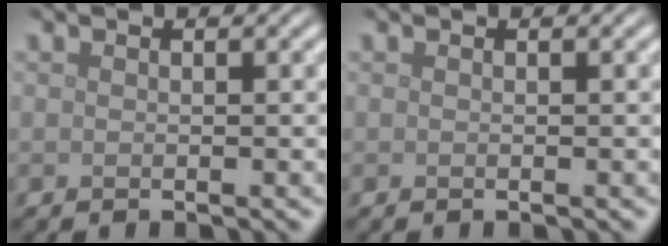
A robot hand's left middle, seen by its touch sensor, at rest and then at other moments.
{"total": 0.0}